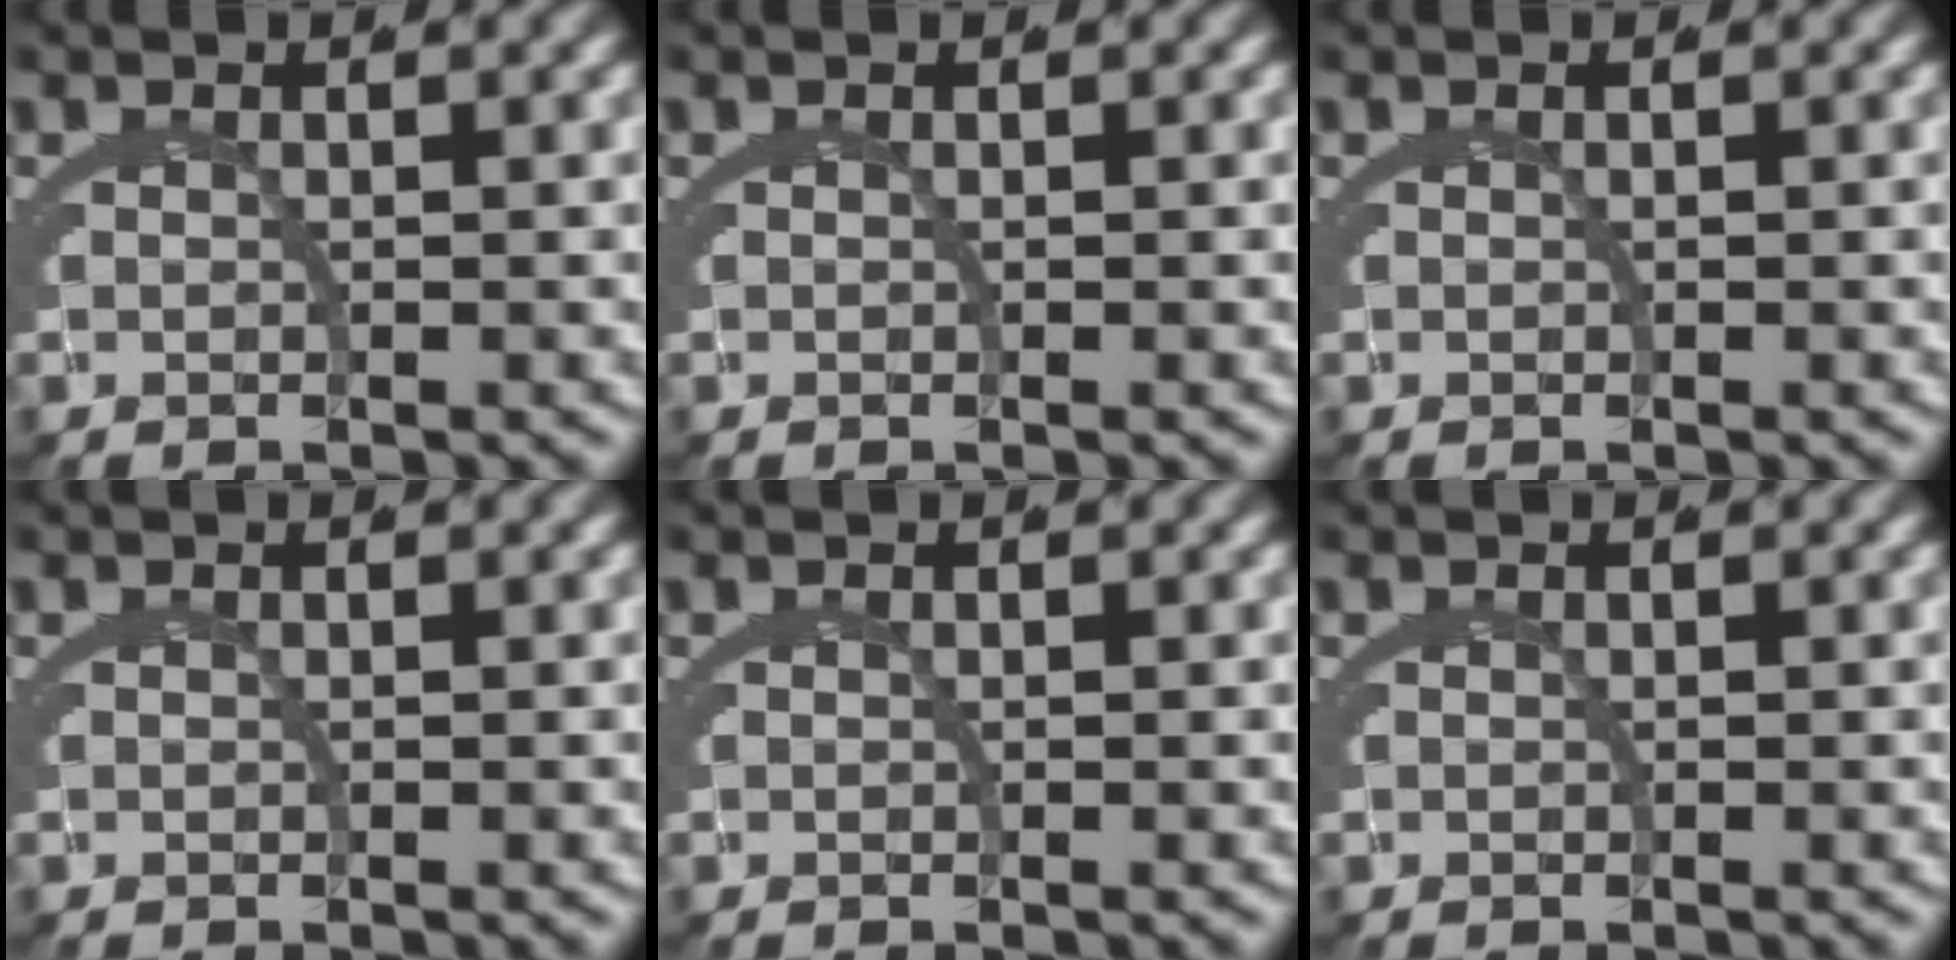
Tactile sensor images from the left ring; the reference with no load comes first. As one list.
[{"total": 0.0}, {"total": 0.0}, {"total": 0.0}, {"total": 0.0}, {"total": 0.0}]